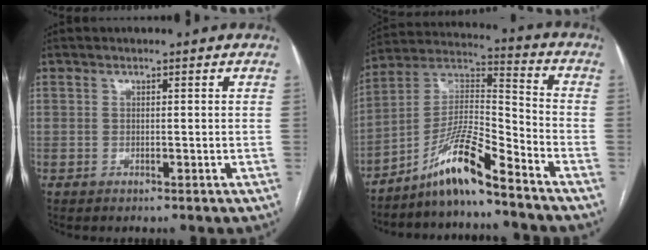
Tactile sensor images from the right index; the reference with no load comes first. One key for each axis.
{"total": 11.4, "fx": -8.7, "fy": 0.4, "fz": 7.3, "tx": -0.144, "ty": 0.013, "tz": -0.163}